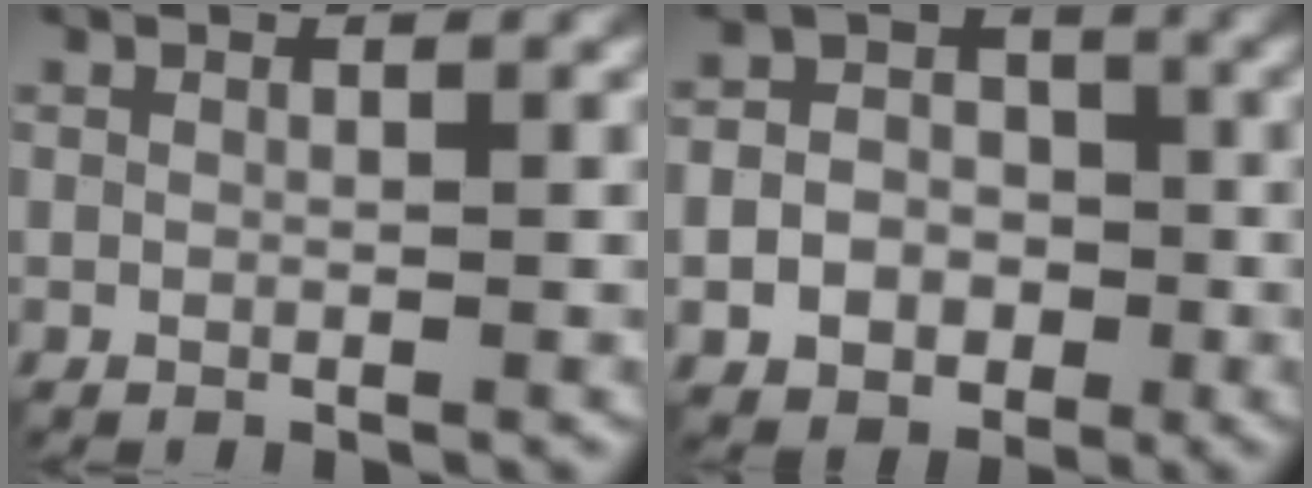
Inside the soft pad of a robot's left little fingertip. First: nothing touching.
{"total": 6.5, "force": [-2.1, 5.6, 2.5], "torque": [-0.028, -0.001, -0.049]}